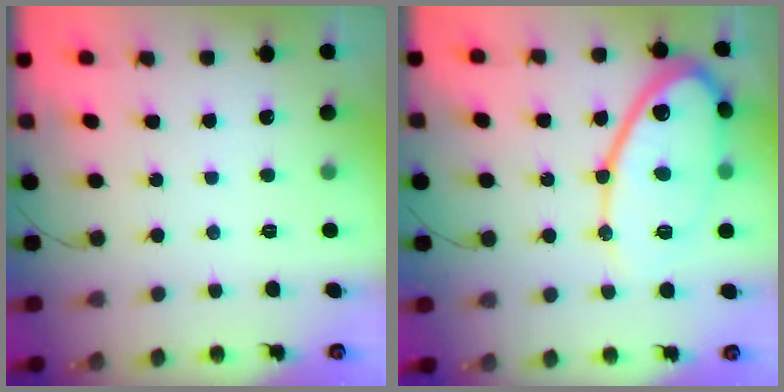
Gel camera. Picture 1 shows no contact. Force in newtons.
{"total": 16.3, "press": 16.3, "slide": 1.4}